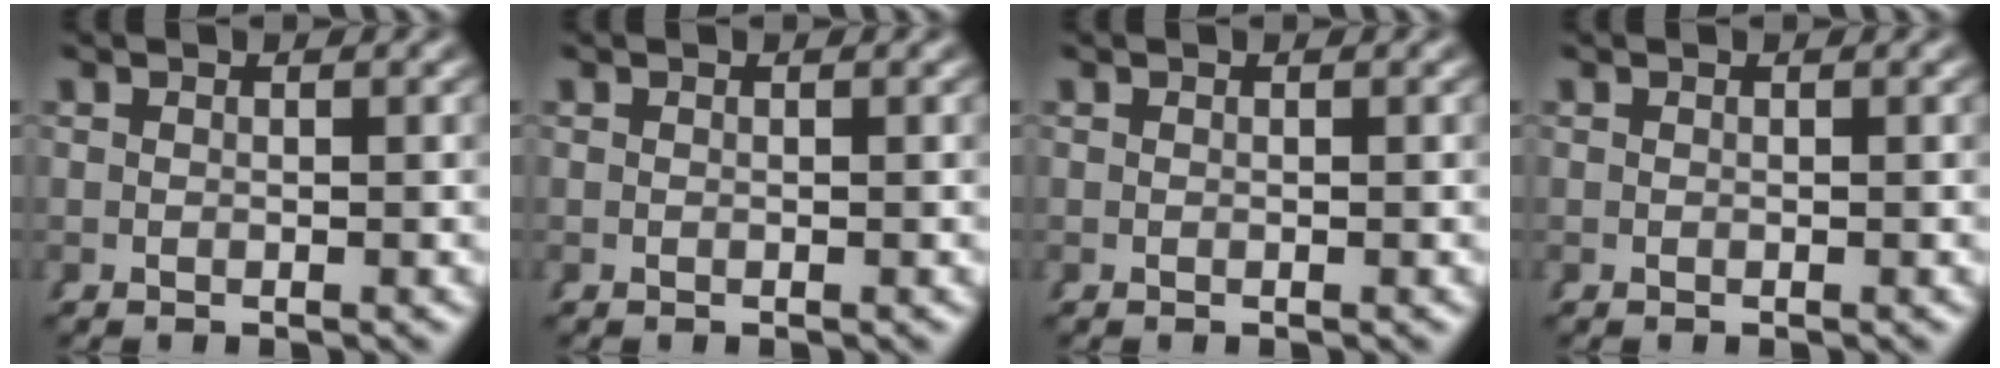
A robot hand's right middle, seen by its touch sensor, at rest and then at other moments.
{"total": 0.0}
{"total": 0.0}
{"total": 0.0}